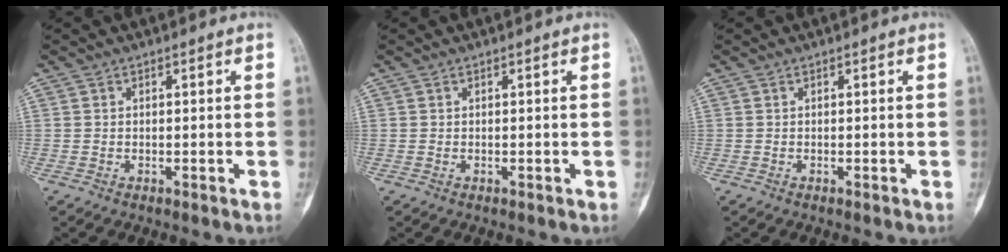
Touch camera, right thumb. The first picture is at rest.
{"total": 0.0}
{"total": 0.0}